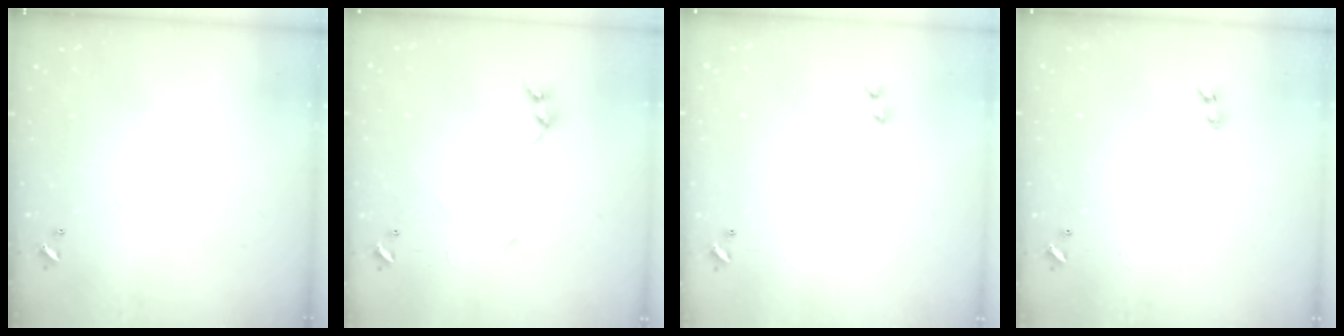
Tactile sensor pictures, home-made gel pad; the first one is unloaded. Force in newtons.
{"total": 6.2, "press": 6.2, "slide": 0.4}
{"total": 7.7, "press": 7.6, "slide": 0.7}
{"total": 1.3, "press": 1.1, "slide": 0.7}